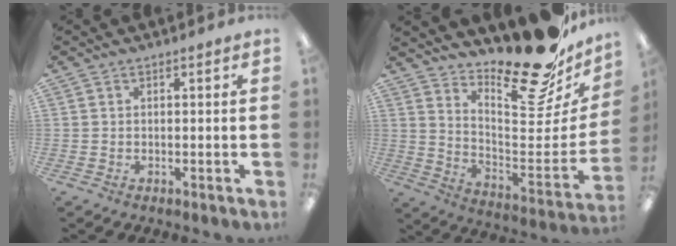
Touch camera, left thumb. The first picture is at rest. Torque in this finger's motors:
{"motor_torque": [0.87, 1.29, 1.36, -1.41, 0.08]}